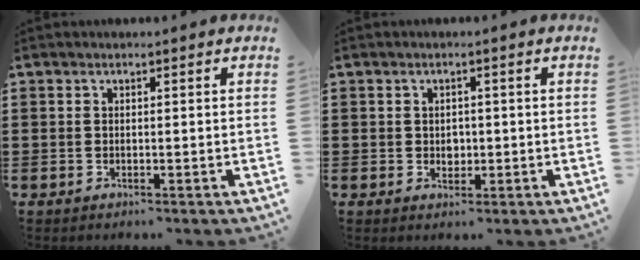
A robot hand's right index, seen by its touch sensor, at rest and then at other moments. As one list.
[{"total": 1.7, "force": [-0.1, 1.4, 0.9], "torque": [-0.011, 0.003, -0.005]}]